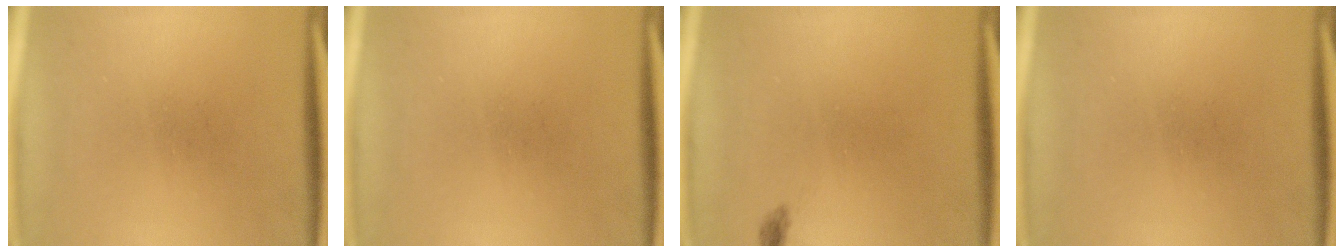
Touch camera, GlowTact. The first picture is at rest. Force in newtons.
{"total": 0.0}
{"total": 0.7}
{"total": 0.0}